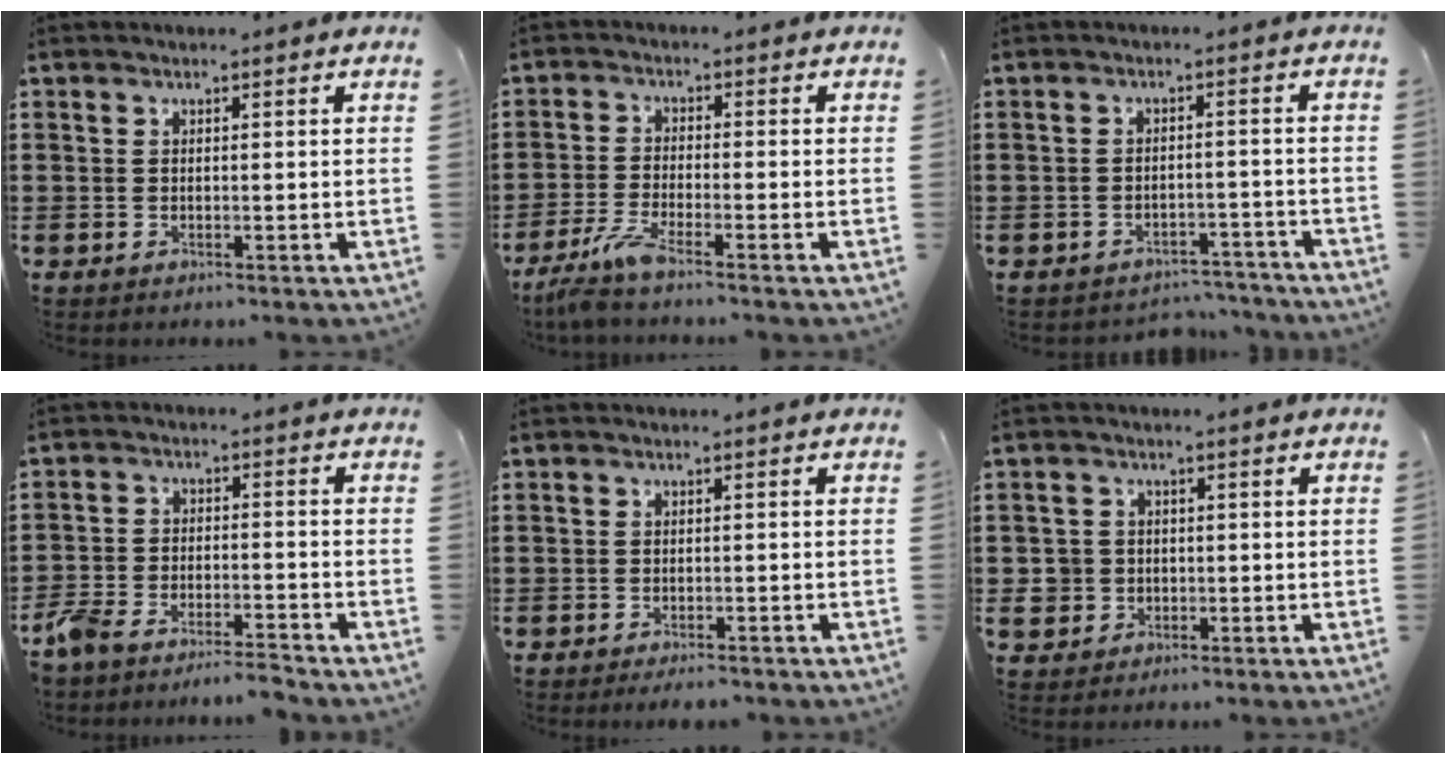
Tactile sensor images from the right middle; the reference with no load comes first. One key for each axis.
{"total": 4.7, "fx": -3.5, "fy": 0.1, "fz": 3.2, "tx": -0.081, "ty": -0.017, "tz": -0.070}
{"total": 3.0, "fx": -3.0, "fy": 0.3, "fz": 0.0, "tx": -0.007, "ty": -0.003, "tz": -0.063}
{"total": 5.6, "fx": -5.4, "fy": 0.4, "fz": 1.2, "tx": -0.049, "ty": -0.004, "tz": -0.114}
{"total": 1.5, "fx": -1.5, "fy": 0.2, "fz": 0.1, "tx": -0.007, "ty": -0.001, "tz": -0.030}
{"total": 3.5, "fx": -0.8, "fy": 3.3, "fz": 0.7, "tx": -0.034, "ty": 0.001, "tz": -0.020}